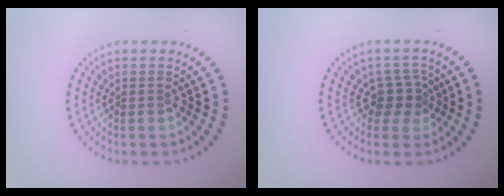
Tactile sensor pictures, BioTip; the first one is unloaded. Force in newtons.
{"total": 2.2, "press": 1.8, "slide": 1.3}